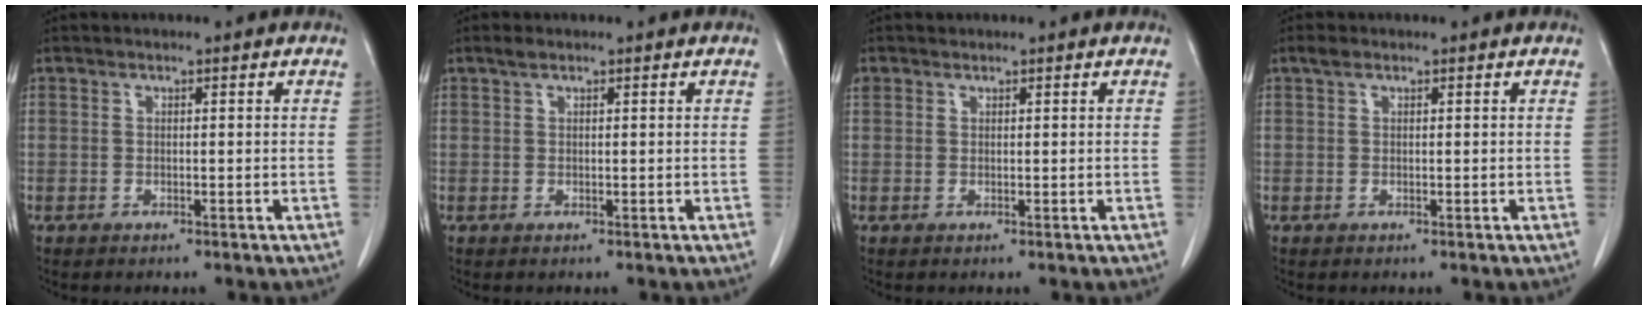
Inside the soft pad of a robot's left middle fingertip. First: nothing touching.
{"total": 0.9, "force": [0.7, 0.3, 0.5], "torque": [-0.015, 0.007, 0.015]}
{"total": 1.3, "force": [0.9, 1.0, 0.1], "torque": [-0.002, 0.012, 0.016]}
{"total": 0.9, "force": [0.7, 0.5, 0.5], "torque": [-0.012, 0.013, 0.012]}